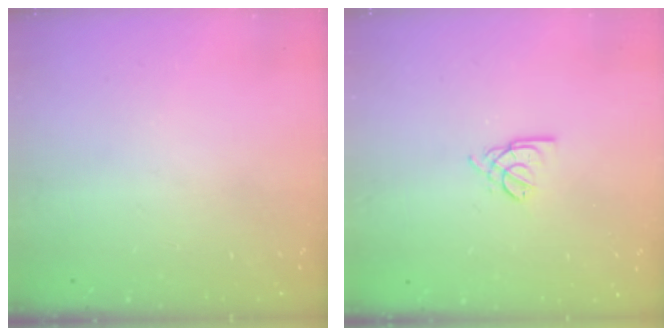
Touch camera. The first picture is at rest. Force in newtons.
{"total": 3.0, "press": 2.9, "slide": 0.5}